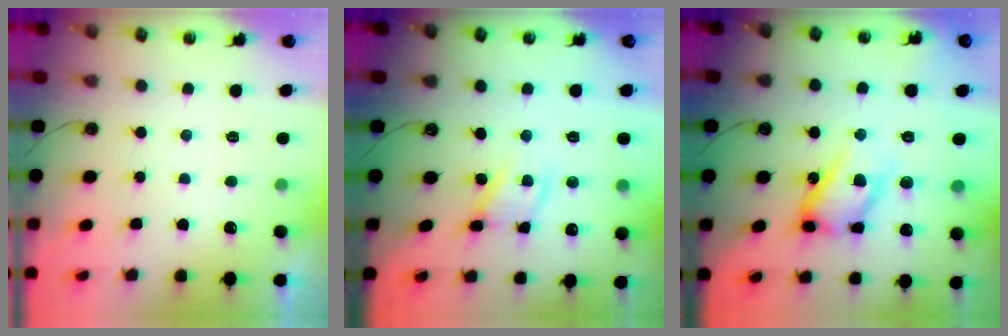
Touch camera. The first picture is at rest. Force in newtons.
{"total": 7.2, "press": 7.2, "slide": 0.5}
{"total": 14.5, "press": 14.5, "slide": 0.7}